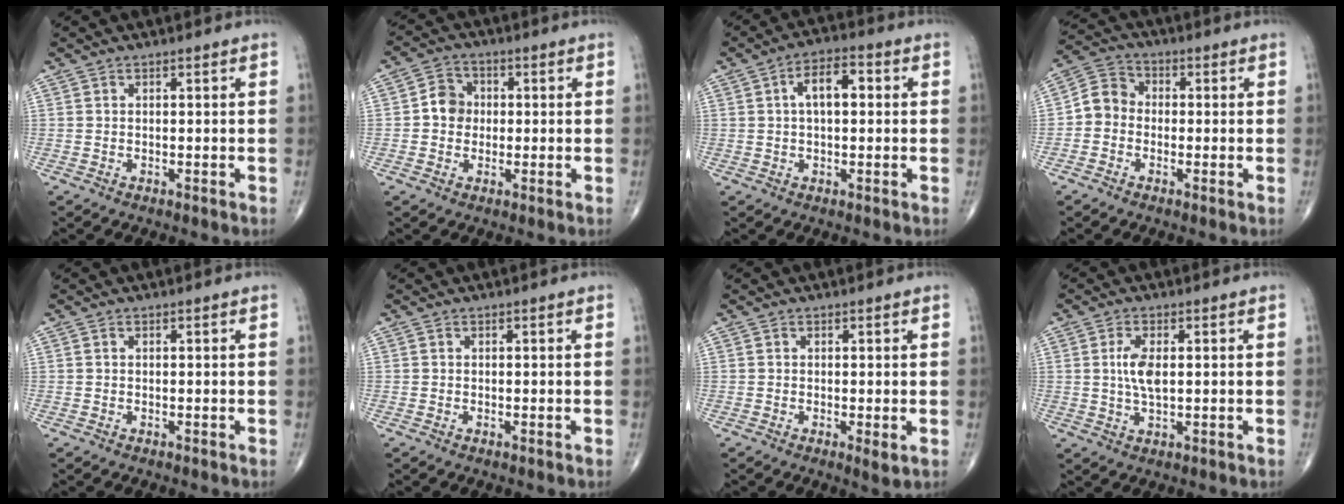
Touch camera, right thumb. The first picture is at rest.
{"total": 5.2, "force": [0.0, 4.6, 2.4], "torque": [-0.022, 0.012, -0.010]}
{"total": 7.1, "force": [1.2, 3.5, 6.0], "torque": [-0.095, 0.018, 0.014]}
{"total": 5.8, "force": [-1.1, 5.1, 2.6], "torque": [-0.029, 0.023, -0.039]}
{"total": 0.0}
{"total": 0.0}
{"total": 2.0, "force": [-0.3, 0.6, 1.9], "torque": [-0.032, -0.009, -0.006]}
{"total": 5.2, "force": [0.7, 2.2, 4.6], "torque": [-0.095, -0.004, 0.014]}